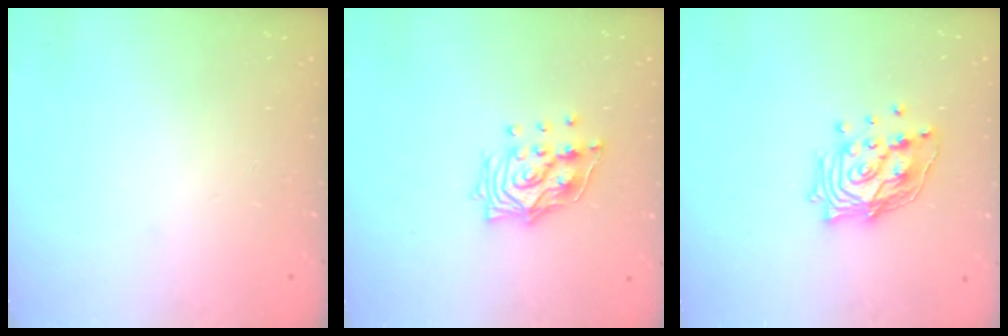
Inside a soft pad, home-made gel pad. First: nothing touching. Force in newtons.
{"total": 13.3, "press": 13.3, "slide": 1.2}
{"total": 14.8, "press": 14.6, "slide": 2.2}